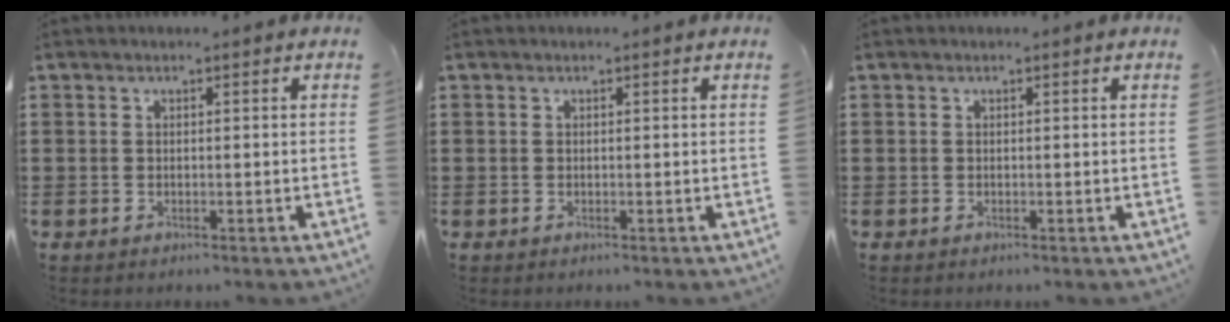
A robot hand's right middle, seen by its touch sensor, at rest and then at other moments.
{"total": 0.0}
{"total": 0.0}